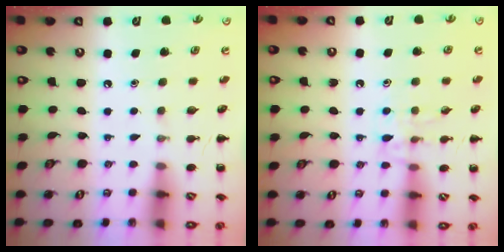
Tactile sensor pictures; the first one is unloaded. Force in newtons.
{"total": 8.8, "press": 8.8, "slide": 1.1}